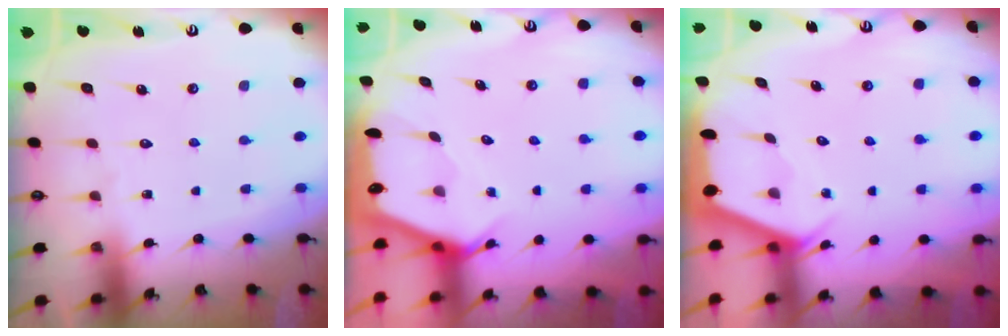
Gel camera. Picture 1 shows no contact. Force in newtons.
{"total": 2.3, "press": 2.3, "slide": 0.2}
{"total": 2.4, "press": 2.3, "slide": 0.3}